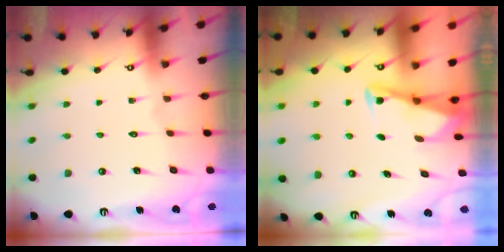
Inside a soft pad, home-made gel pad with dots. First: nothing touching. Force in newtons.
{"total": 2.8, "press": 2.8, "slide": 0.4}